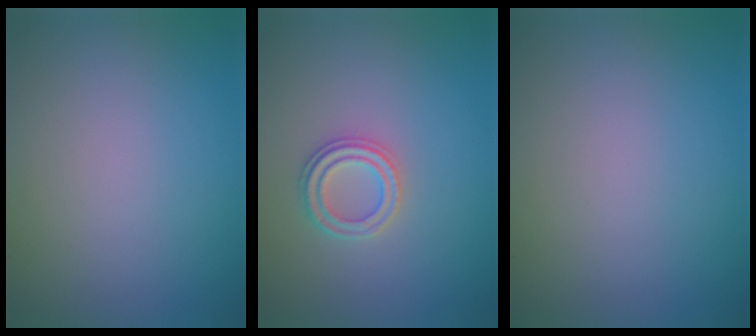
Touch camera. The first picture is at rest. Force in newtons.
{"total": 2.3, "press": 2.2, "slide": 0.5}
{"total": 0.0}